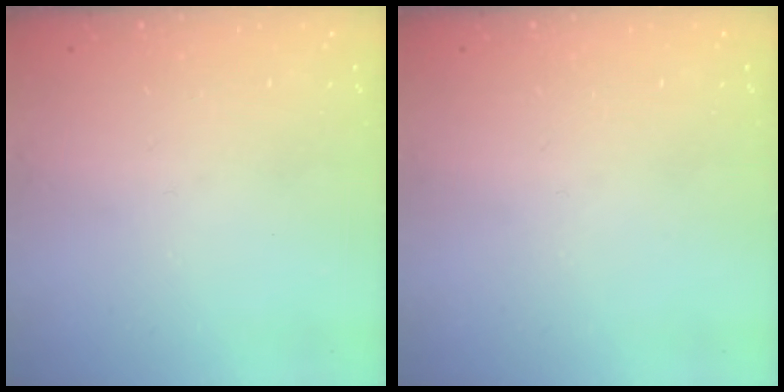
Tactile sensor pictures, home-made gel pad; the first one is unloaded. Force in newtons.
{"total": 0.0}